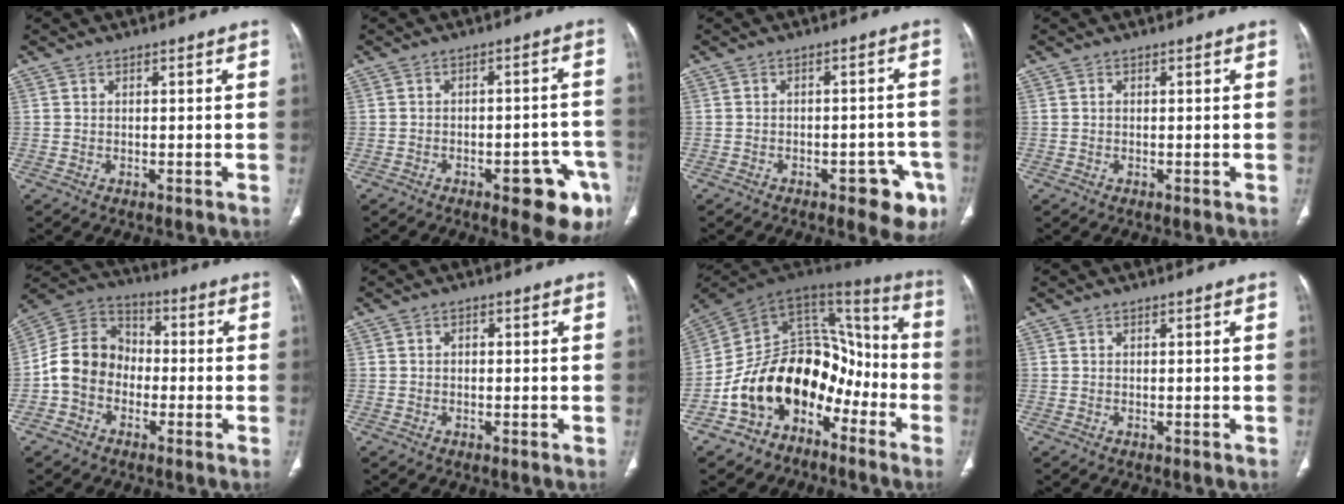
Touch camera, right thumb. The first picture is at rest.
{"total": 11.1, "force": [-5.4, 4.4, 8.6], "torque": [-0.077, 0.030, -0.062]}
{"total": 7.8, "force": [-4.0, 3.7, 5.6], "torque": [-0.040, 0.021, -0.045]}
{"total": 0.0}
{"total": 11.0, "force": [-2.5, 9.1, 5.7], "torque": [-0.092, 0.042, -0.061]}
{"total": 0.7, "force": [-0.1, 0.5, 0.4], "torque": [-0.001, 0.004, -0.005]}
{"total": 20.1, "force": [-9.4, 13.4, 11.7], "torque": [-0.144, 0.120, -0.165]}
{"total": 0.0}